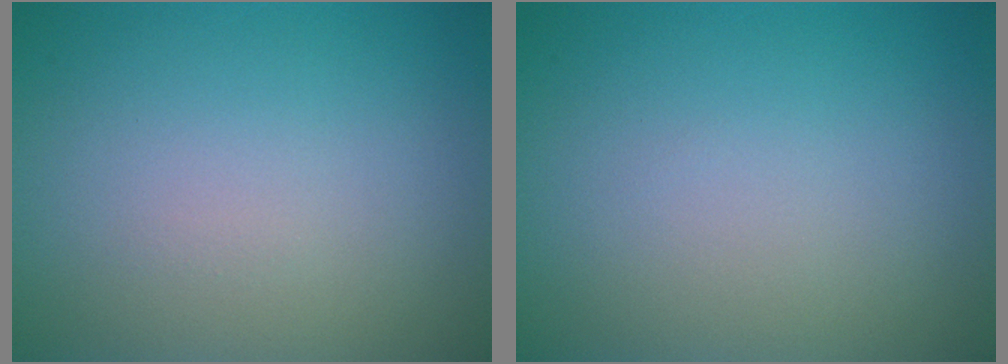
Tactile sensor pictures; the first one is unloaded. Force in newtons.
{"total": 0.0}